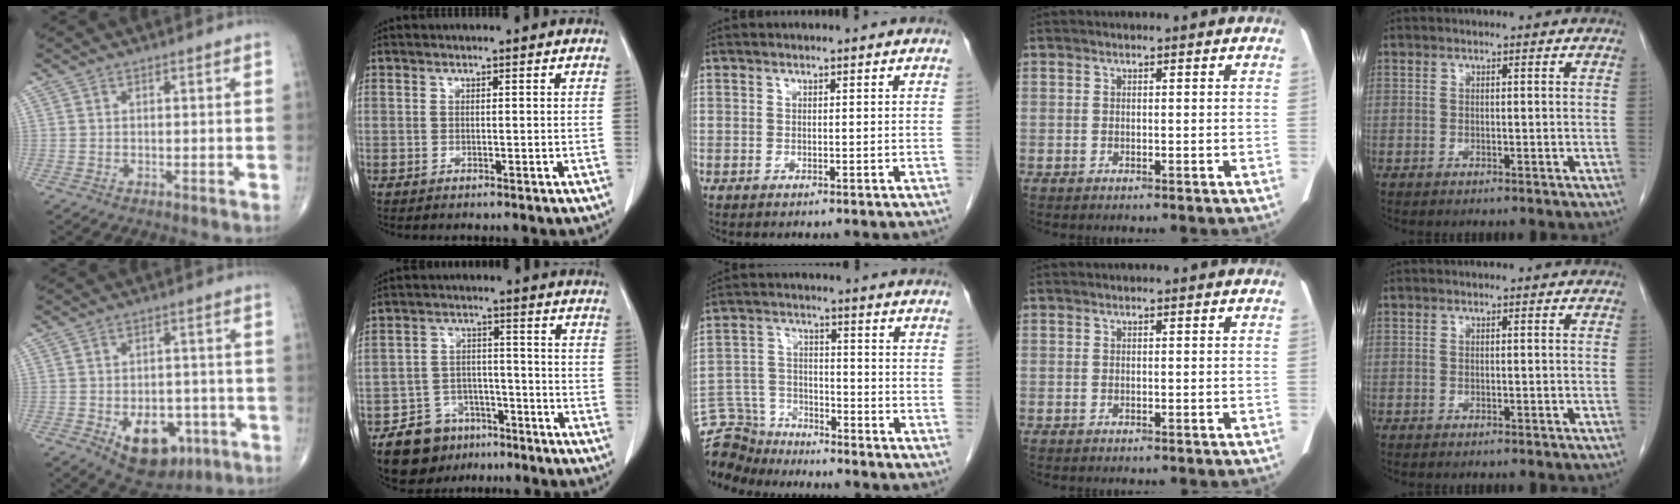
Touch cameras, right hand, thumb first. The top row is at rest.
{"thumb": {"total": 12.4, "force": [-4.9, 7.8, 8.3], "torque": [-0.089, 0.020, -0.058]}, "index": {"total": 8.5, "force": [-6.0, 5.8, 1.9], "torque": [-0.030, 0.017, -0.094]}, "middle": {"total": 10.1, "force": [-9.6, 2.9, 0.0], "torque": [-0.009, 0.022, -0.179]}}